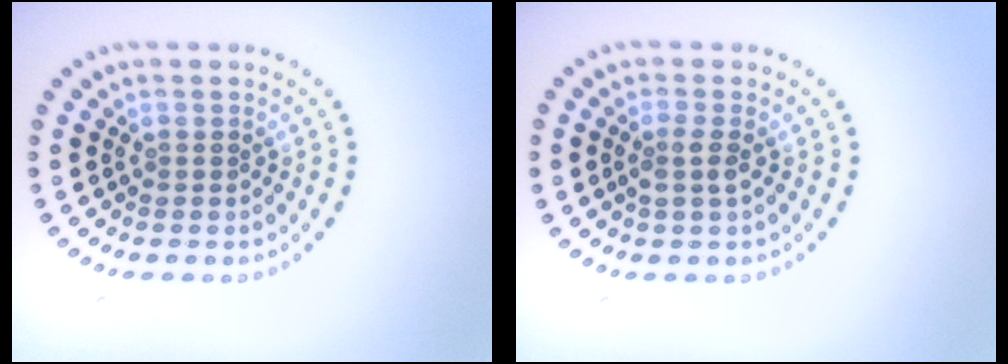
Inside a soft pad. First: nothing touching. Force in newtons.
{"total": 1.5, "press": 1.2, "slide": 0.8}